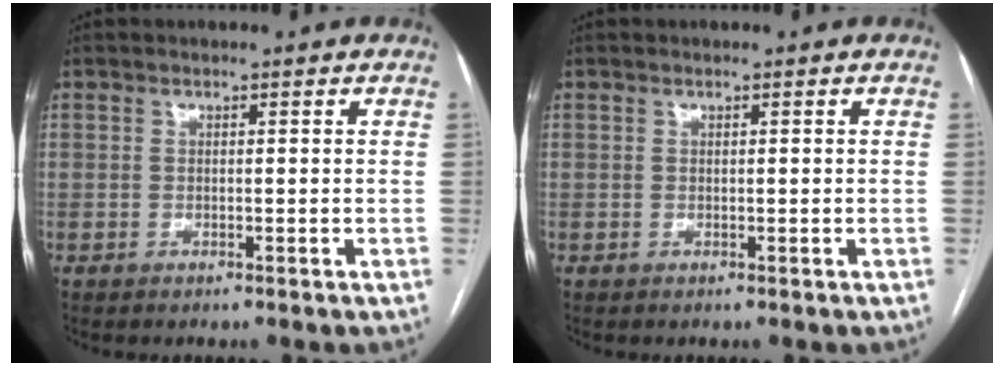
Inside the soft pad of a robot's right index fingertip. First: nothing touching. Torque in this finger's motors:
{"motor_torque": [-0.13, -0.16, 0.01, 0.01]}